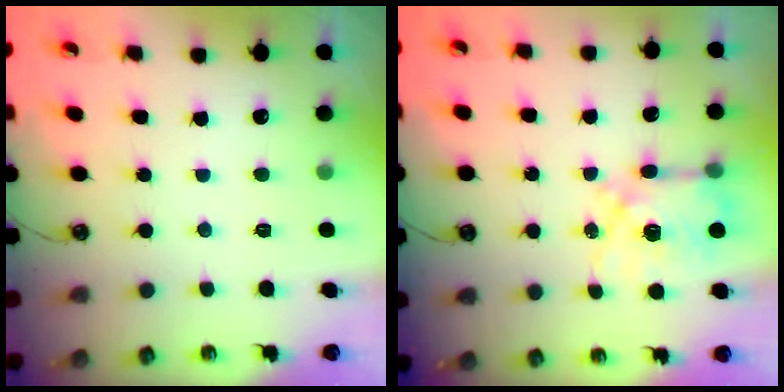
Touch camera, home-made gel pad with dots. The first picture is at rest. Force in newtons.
{"total": 8.3, "press": 8.3, "slide": 0.5}